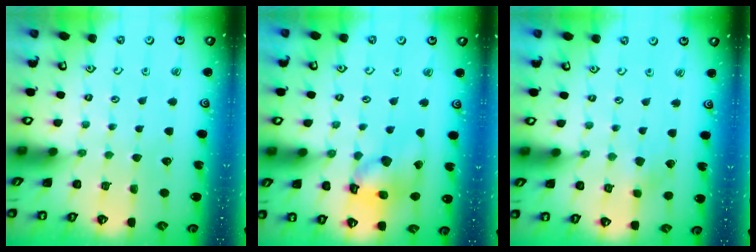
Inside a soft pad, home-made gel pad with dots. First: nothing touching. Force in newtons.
{"total": 14.1, "press": 13.9, "slide": 2.0}
{"total": 3.4, "press": 3.3, "slide": 0.4}